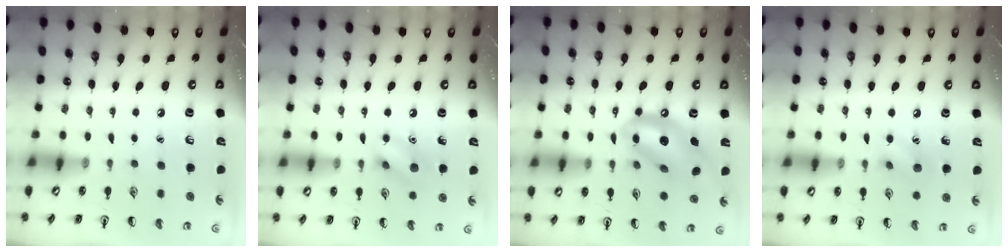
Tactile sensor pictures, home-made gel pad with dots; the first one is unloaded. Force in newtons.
{"total": 8.9, "press": 8.9, "slide": 0.6}
{"total": 12.6, "press": 12.0, "slide": 3.7}
{"total": 7.4, "press": 7.2, "slide": 1.9}